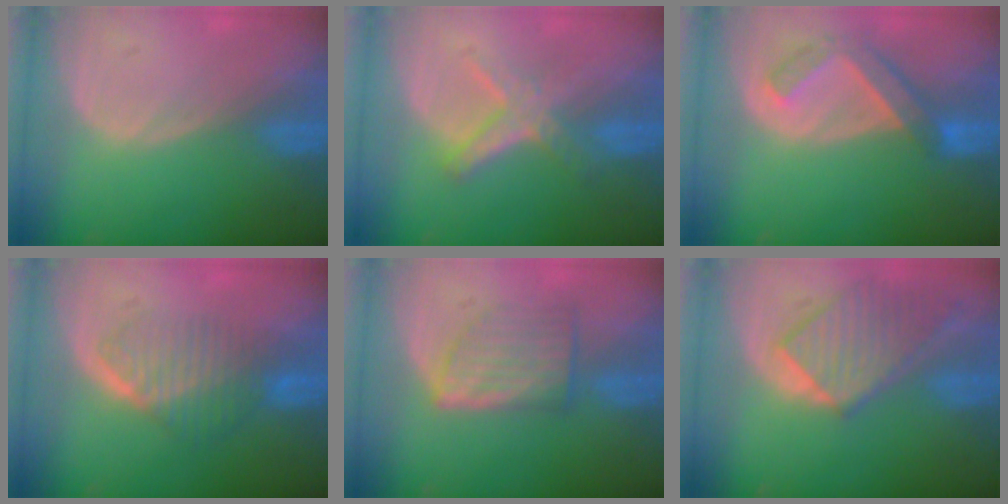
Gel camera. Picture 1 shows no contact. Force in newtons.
{"total": 5.6, "press": 5.4, "slide": 1.5}
{"total": 5.6, "press": 5.6, "slide": 0.3}
{"total": 6.6, "press": 6.0, "slide": 2.7}
{"total": 6.3, "press": 6.0, "slide": 1.7}
{"total": 8.6, "press": 7.8, "slide": 3.7}